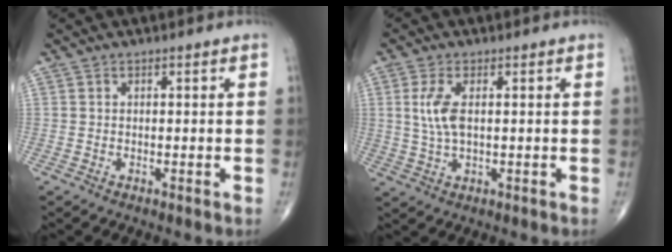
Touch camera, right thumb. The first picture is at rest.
{"total": 5.6, "force": [1.0, 2.5, 4.9], "torque": [-0.114, 0.001, 0.023]}